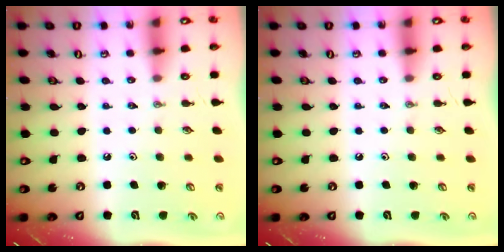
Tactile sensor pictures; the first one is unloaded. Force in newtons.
{"total": 0.0}